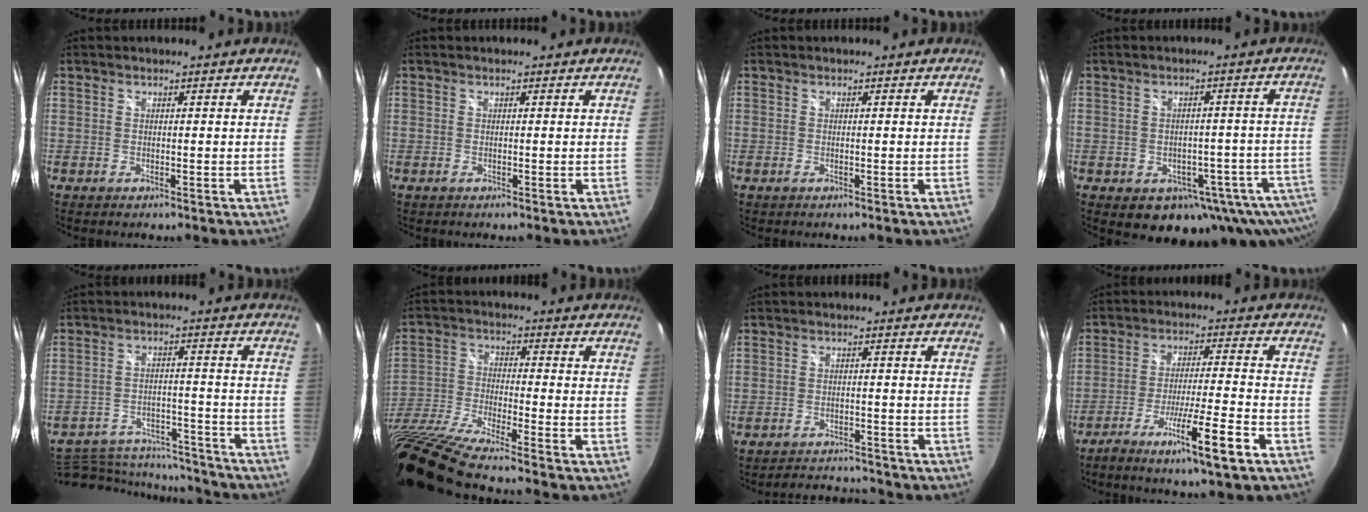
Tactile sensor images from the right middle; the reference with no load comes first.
{"total": 0.0}
{"total": 0.0}
{"total": 12.8, "force": [-7.3, 8.1, 6.7], "torque": [-0.111, 0.004, -0.072]}
{"total": 21.5, "force": [-18.5, 7.9, 7.7], "torque": [-0.174, 0.011, -0.246]}
{"total": 17.9, "force": [-14.1, 1.0, 11.1], "torque": [-0.220, -0.055, -0.270]}
{"total": 6.3, "force": [-6.1, 1.3, 0.8], "torque": [-0.027, 0.013, -0.088]}
{"total": 10.3, "force": [-6.4, -0.6, 8.0], "torque": [-0.157, -0.012, -0.112]}